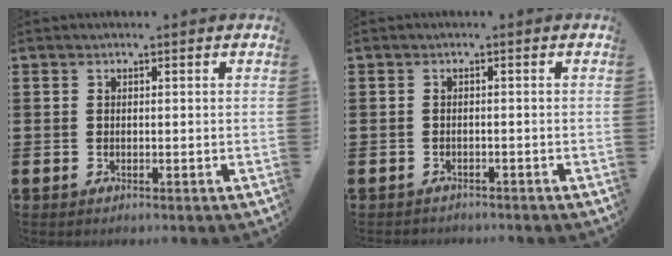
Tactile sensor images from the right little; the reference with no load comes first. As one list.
[{"total": 0.7, "force": [-0.7, 0.2, 0.0], "torque": [-0.002, 0.001, -0.015]}]